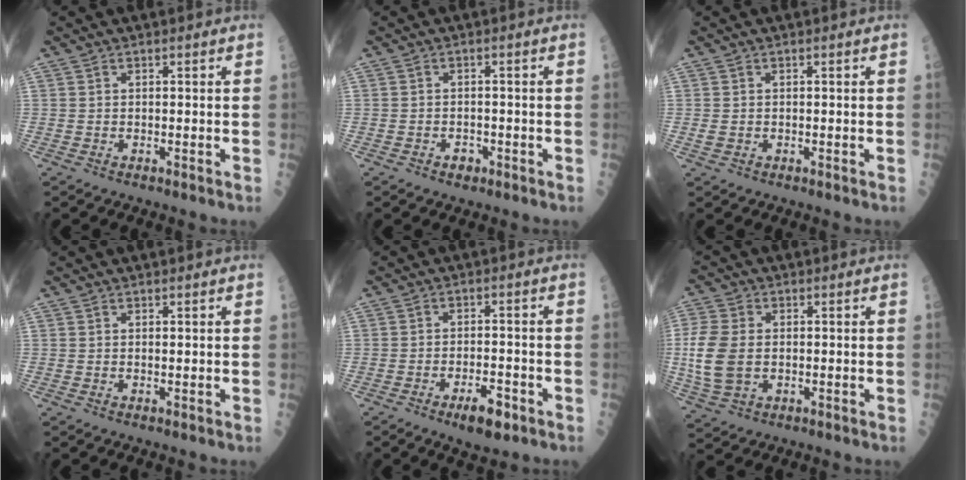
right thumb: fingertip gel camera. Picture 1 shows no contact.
{"total": 1.7, "force": [-0.9, 1.3, 0.6], "torque": [0.003, 0.008, -0.012]}
{"total": 1.2, "force": [-0.1, 1.0, 0.6], "torque": [-0.011, 0.004, 0.001]}
{"total": 0.0}
{"total": 5.9, "force": [-3.2, 2.2, 4.5], "torque": [-0.057, 0.014, -0.047]}
{"total": 10.1, "force": [-0.4, 6.7, 7.6], "torque": [-0.176, 0.002, -0.007]}